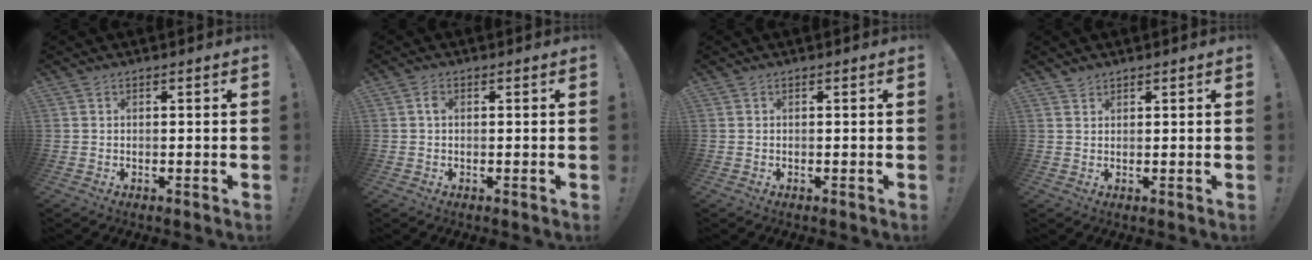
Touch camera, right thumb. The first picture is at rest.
{"total": 1.1, "force": [0.1, 0.5, 1.0], "torque": [-0.017, 0.003, 0.000]}
{"total": 0.0}
{"total": 1.3, "force": [1.2, 0.5, 0.3], "torque": [-0.005, -0.005, 0.022]}